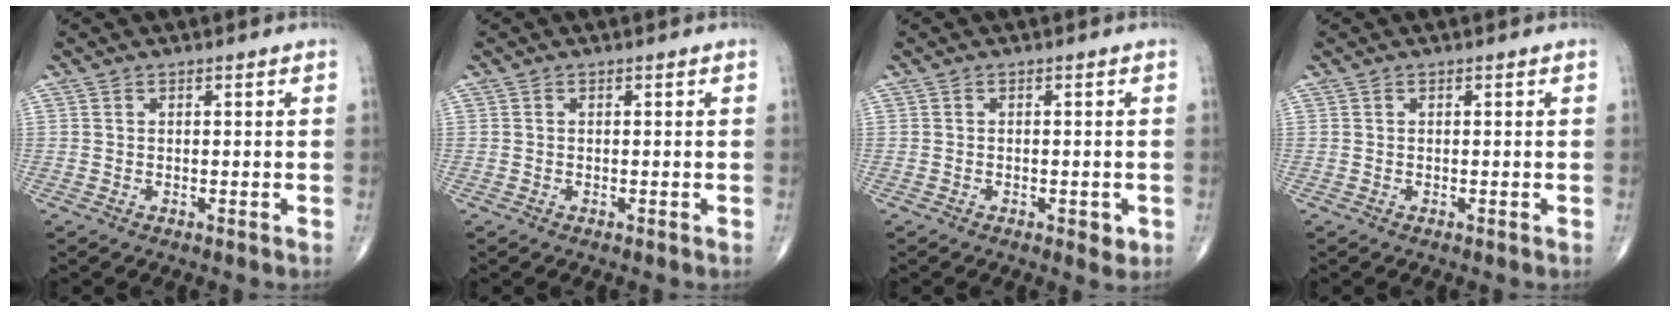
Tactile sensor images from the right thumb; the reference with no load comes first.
{"total": 0.0}
{"total": 2.0, "force": [-0.8, 1.0, 1.6], "torque": [-0.016, -0.003, -0.009]}
{"total": 0.0}